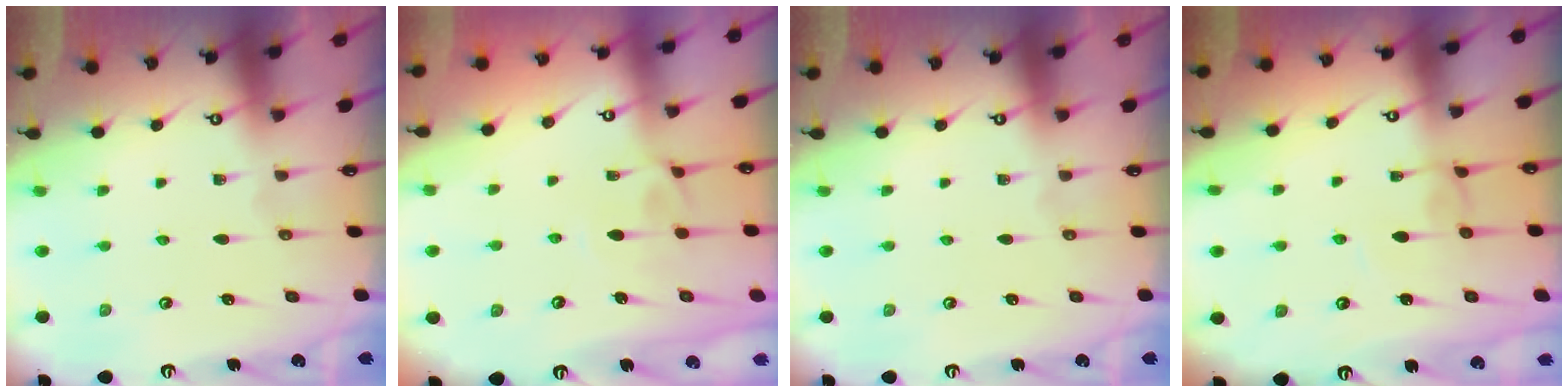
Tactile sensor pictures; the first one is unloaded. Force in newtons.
{"total": 1.4, "press": 1.0, "slide": 1.0}
{"total": 0.0}
{"total": 0.7, "press": 0.6, "slide": 0.4}